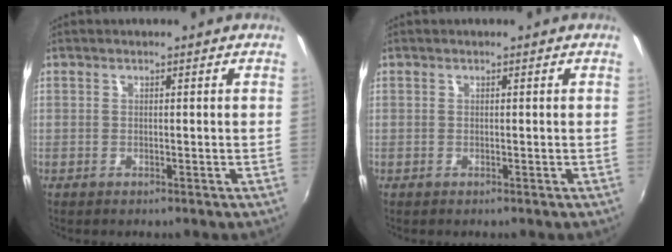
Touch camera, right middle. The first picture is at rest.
{"total": 0.0}